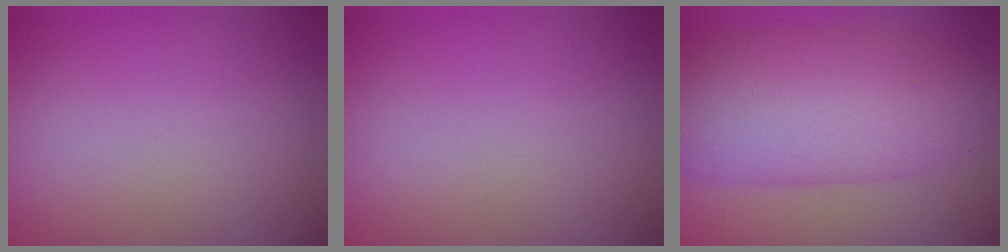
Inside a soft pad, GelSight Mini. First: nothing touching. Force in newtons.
{"total": 0.0}
{"total": 9.9, "press": 9.9, "slide": 0.2}